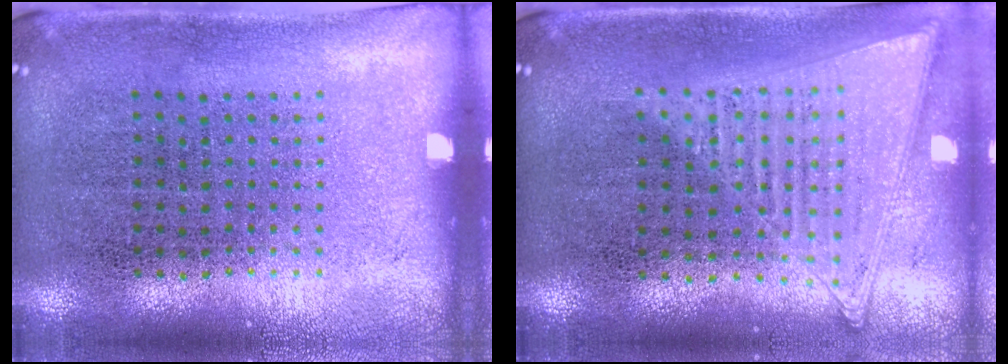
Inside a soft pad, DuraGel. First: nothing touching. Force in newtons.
{"total": 1.4, "press": 1.4, "slide": 0.1}